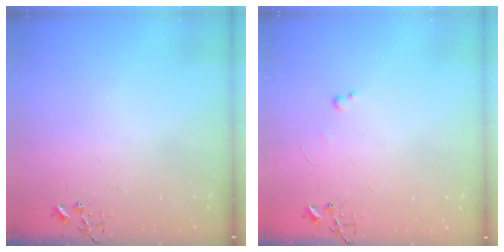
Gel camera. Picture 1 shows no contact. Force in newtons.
{"total": 2.4, "press": 2.3, "slide": 0.4}